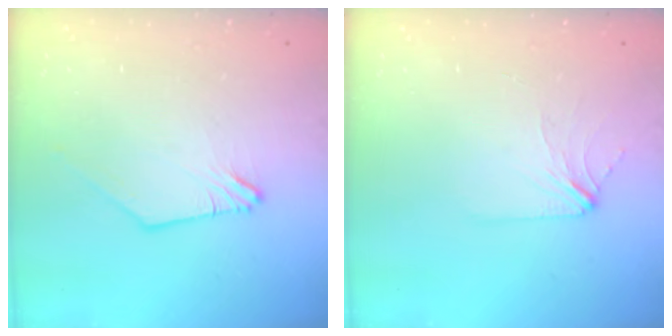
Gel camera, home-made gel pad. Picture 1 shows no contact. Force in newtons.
{"total": 2.8, "press": 2.8, "slide": 0.4}